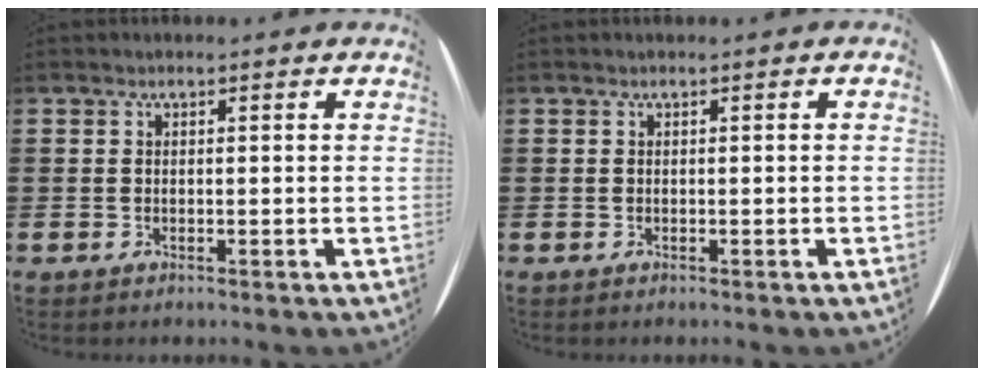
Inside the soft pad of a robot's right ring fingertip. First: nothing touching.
{"total": 0.0}